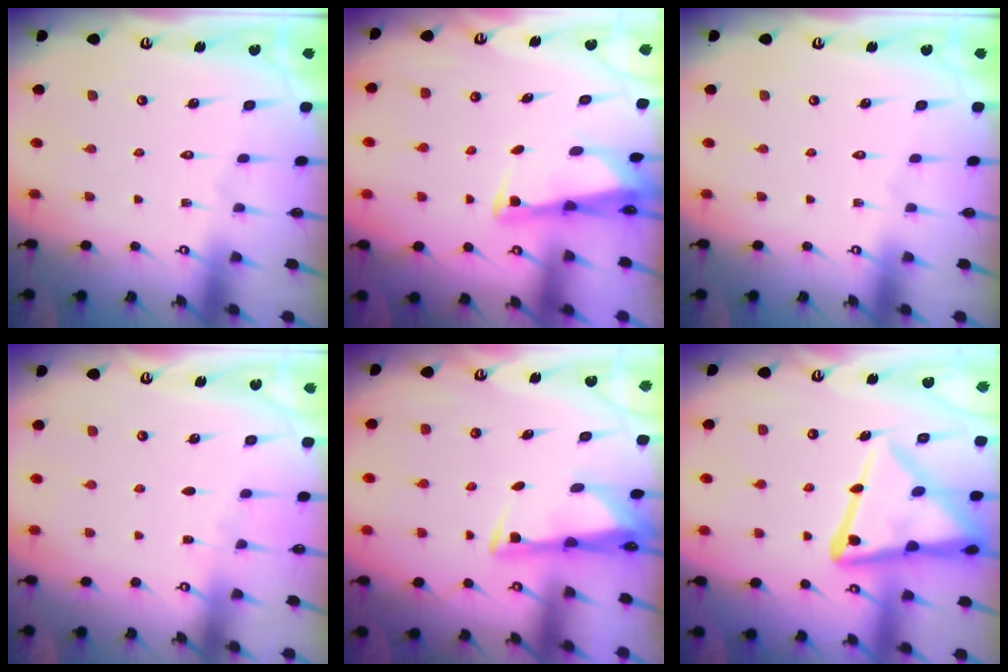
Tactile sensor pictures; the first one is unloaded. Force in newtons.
{"total": 2.4, "press": 2.4, "slide": 0.5}
{"total": 0.0}
{"total": 2.1, "press": 2.1, "slide": 0.3}
{"total": 3.4, "press": 3.3, "slide": 0.9}
{"total": 17.7, "press": 17.6, "slide": 1.8}